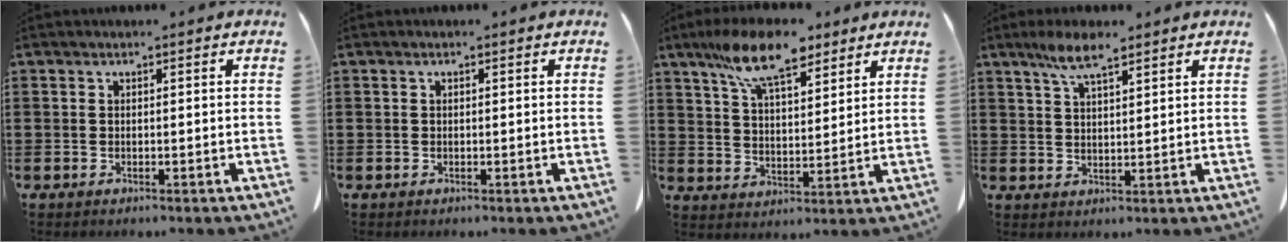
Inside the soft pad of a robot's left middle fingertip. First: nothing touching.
{"total": 0.0}
{"total": 11.5, "force": [8.5, 3.4, 6.9], "torque": [-0.148, -0.015, 0.154]}
{"total": 5.7, "force": [3.8, 1.3, 4.1], "torque": [-0.088, 0.003, 0.067]}